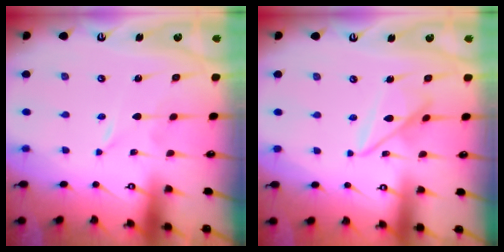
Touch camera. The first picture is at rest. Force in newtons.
{"total": 11.2, "press": 11.2, "slide": 0.7}